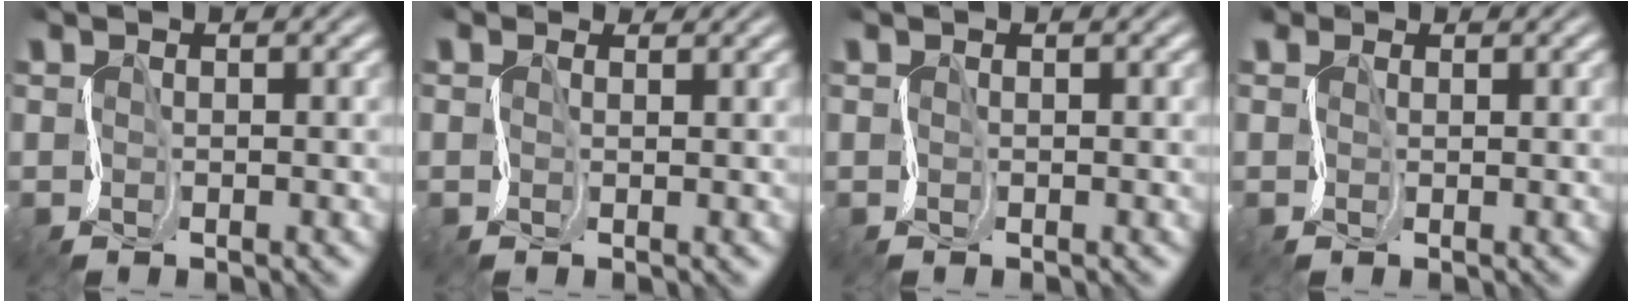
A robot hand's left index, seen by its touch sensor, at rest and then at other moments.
{"total": 1.0, "force": [0.2, 0.9, 0.4], "torque": [-0.003, 0.002, -0.002]}
{"total": 0.0}
{"total": 1.4, "force": [0.4, 1.2, 0.6], "torque": [-0.002, 0.006, -0.002]}